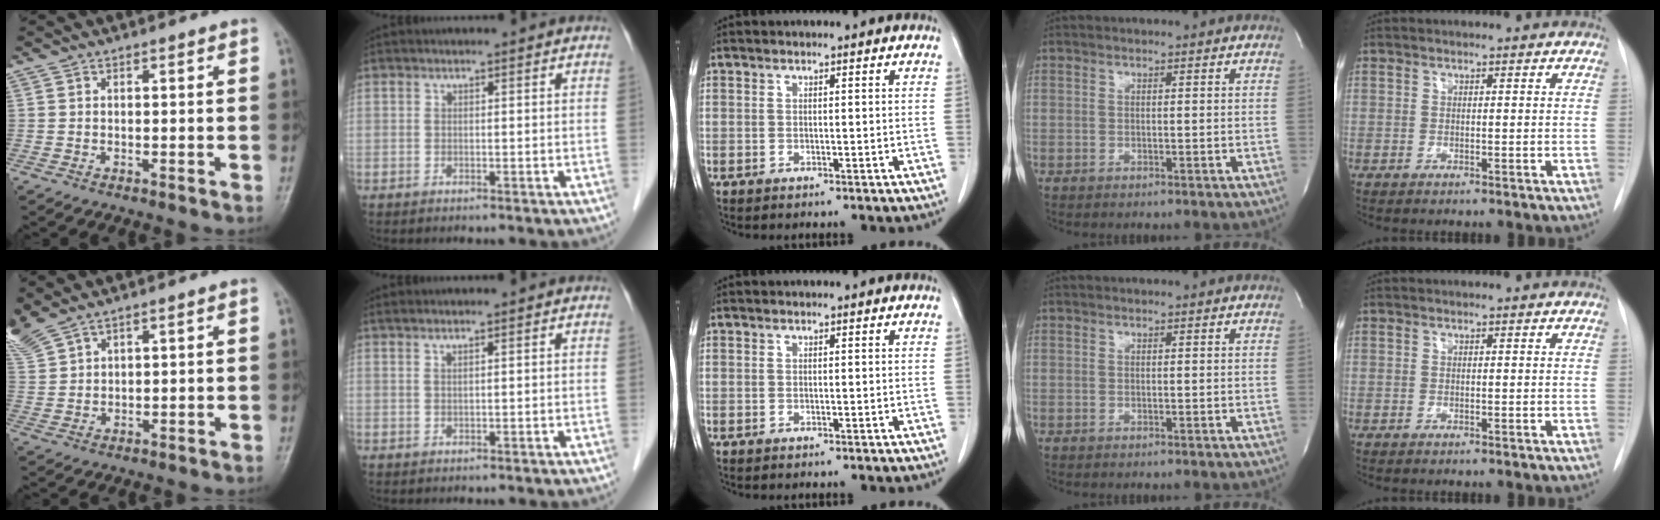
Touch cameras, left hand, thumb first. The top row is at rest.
{"thumb": {"total": 6.6, "force": [5.1, 2.3, 3.5], "torque": [-0.096, 0.000, 0.123]}, "index": {"total": 0.9, "force": [0.6, -0.1, 0.6], "torque": [-0.020, 0.009, 0.016]}}